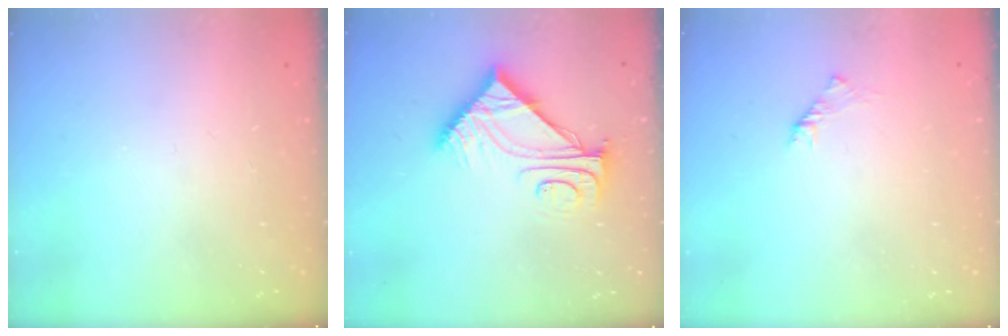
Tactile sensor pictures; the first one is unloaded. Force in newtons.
{"total": 10.3, "press": 10.2, "slide": 0.9}
{"total": 2.0, "press": 1.9, "slide": 0.6}